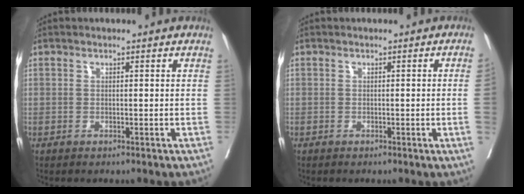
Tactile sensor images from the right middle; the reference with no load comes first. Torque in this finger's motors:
{"motor_torque": [0.33, -0.37, -0.16, -0.21]}